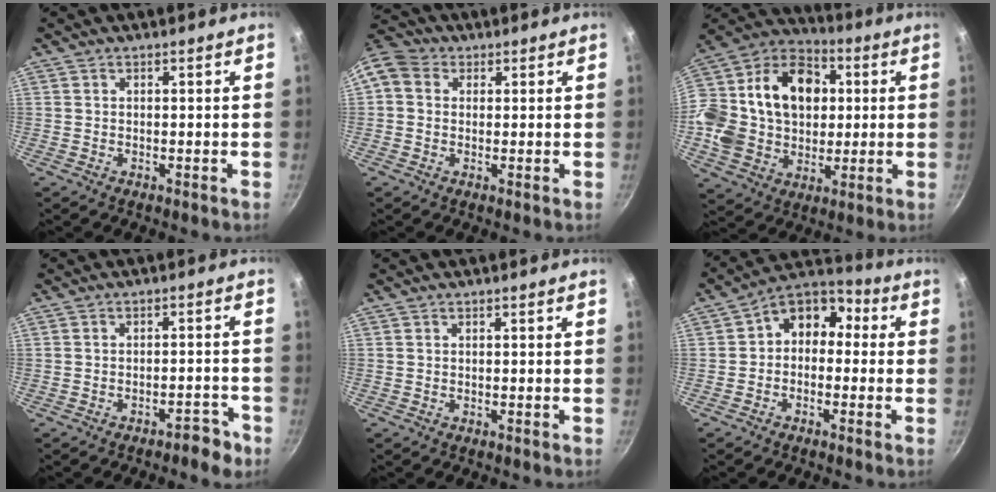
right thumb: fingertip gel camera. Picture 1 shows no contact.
{"total": 7.0, "force": [1.3, 5.9, 3.6], "torque": [-0.063, 0.015, 0.006]}
{"total": 26.6, "force": [3.5, 20.3, 16.9], "torque": [-0.307, 0.041, 0.055]}
{"total": 4.1, "force": [-2.9, 1.5, 2.4], "torque": [-0.018, 0.038, -0.027]}
{"total": 0.0}
{"total": 9.4, "force": [0.2, 7.3, 5.8], "torque": [-0.058, 0.041, -0.023]}